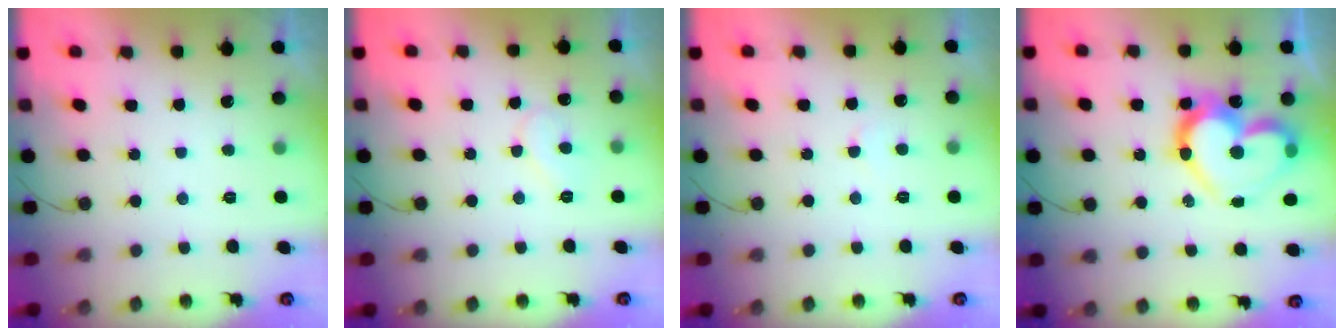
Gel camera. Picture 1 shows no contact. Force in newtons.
{"total": 6.1, "press": 6.1, "slide": 0.5}
{"total": 2.4, "press": 2.4, "slide": 0.2}
{"total": 20.7, "press": 20.6, "slide": 2.2}